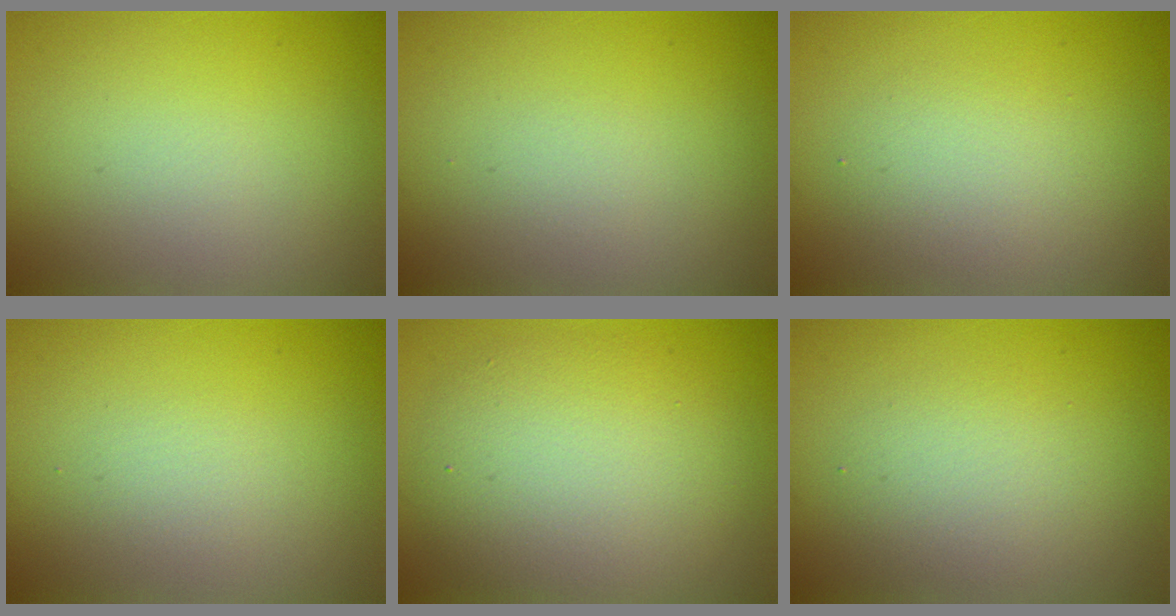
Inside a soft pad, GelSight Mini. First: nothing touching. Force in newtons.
{"total": 0.0}
{"total": 2.4, "press": 2.4, "slide": 0.1}
{"total": 1.2, "press": 1.2, "slide": 0.0}
{"total": 7.1, "press": 7.1, "slide": 0.5}
{"total": 2.7, "press": 2.7, "slide": 0.1}